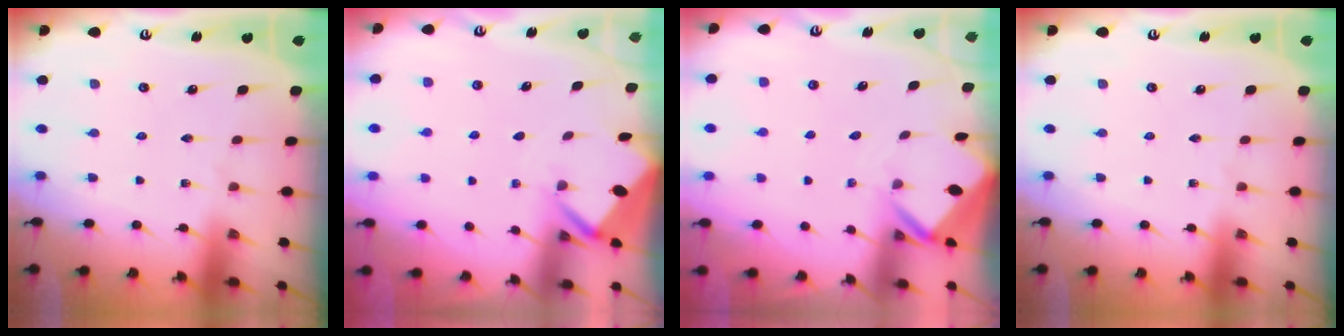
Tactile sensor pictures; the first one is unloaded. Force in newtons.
{"total": 2.9, "press": 2.9, "slide": 0.4}
{"total": 2.9, "press": 2.9, "slide": 0.2}
{"total": 0.0}